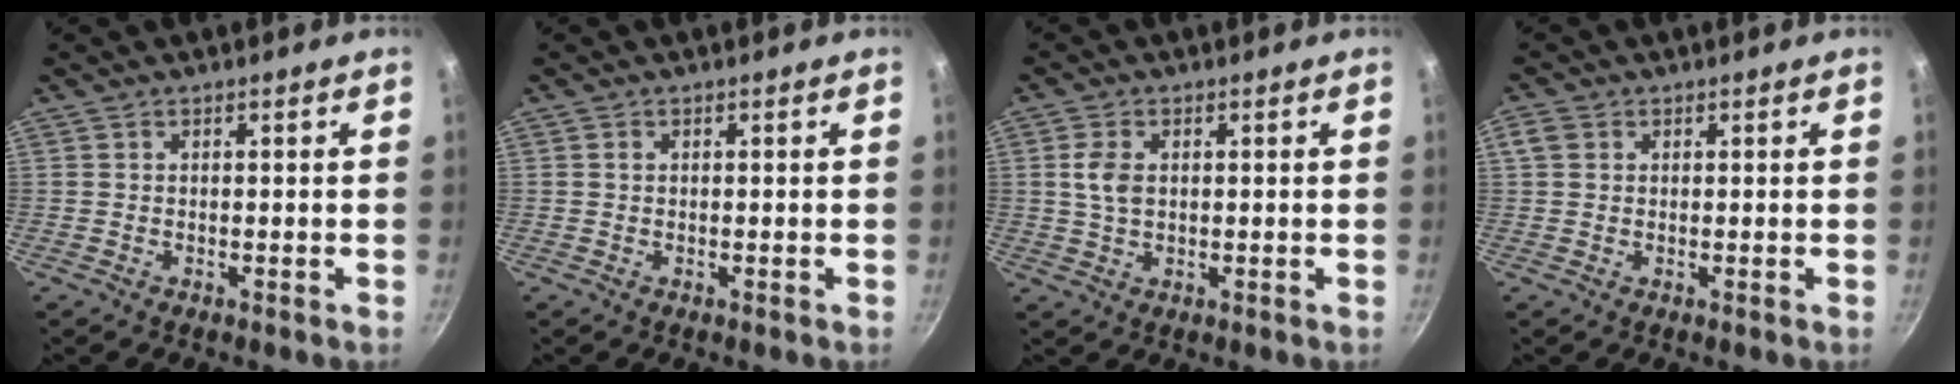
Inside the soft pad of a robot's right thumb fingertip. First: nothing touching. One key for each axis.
{"total": 0.6, "fx": 0.1, "fy": 0.5, "fz": 0.3, "tx": -0.005, "ty": 0.004, "tz": 0.003}
{"total": 4.5, "fx": 0.8, "fy": 2.9, "fz": 3.3, "tx": -0.062, "ty": 0.002, "tz": 0.015}
{"total": 2.7, "fx": 0.8, "fy": 2.2, "fz": 1.3, "tx": -0.017, "ty": 0.003, "tz": 0.013}